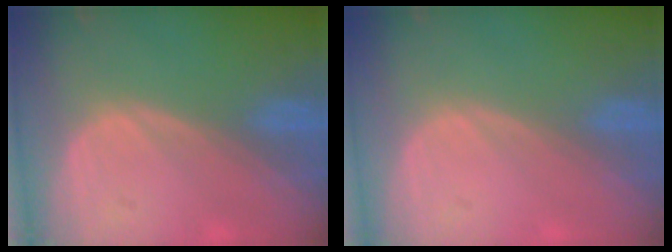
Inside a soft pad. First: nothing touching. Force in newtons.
{"total": 0.0}